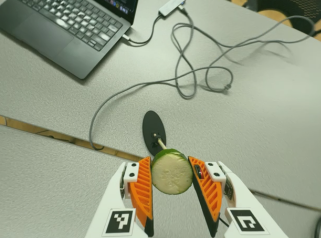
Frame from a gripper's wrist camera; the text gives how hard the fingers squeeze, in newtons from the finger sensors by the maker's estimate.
{"total": 8.4, "left": 8.5, "right": 8.3}